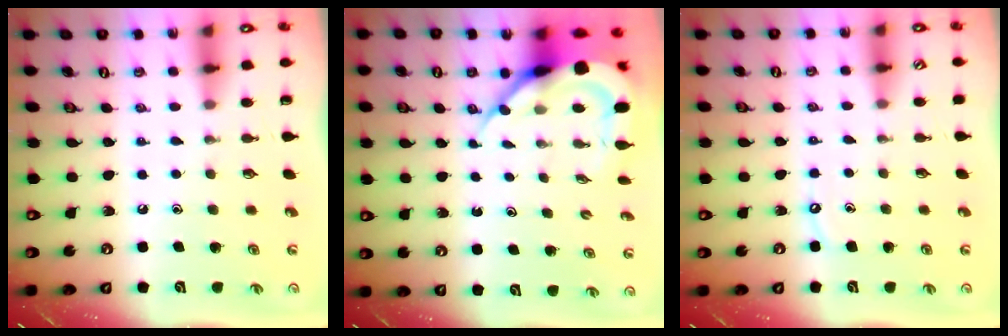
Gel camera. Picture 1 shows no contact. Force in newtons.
{"total": 9.7, "press": 9.6, "slide": 1.2}
{"total": 3.6, "press": 3.6, "slide": 0.3}